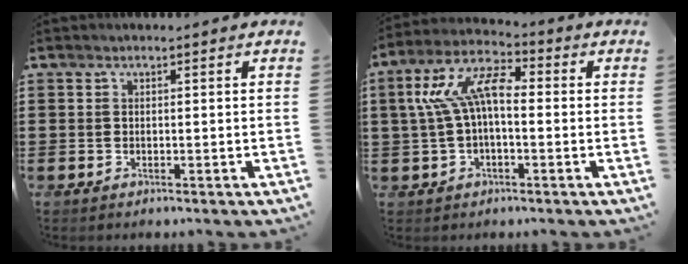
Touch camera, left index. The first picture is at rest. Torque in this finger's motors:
{"motor_torque": [1.99, -0.15, 0.98, 0.21]}